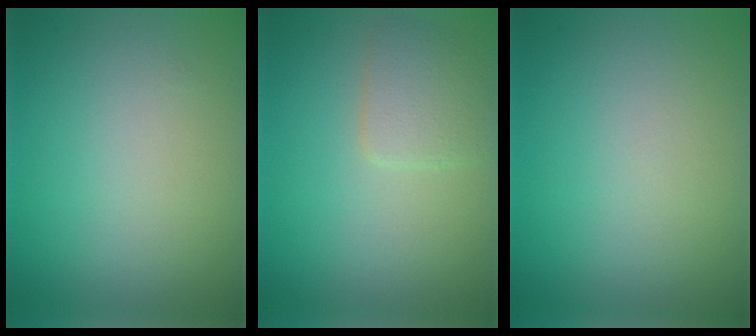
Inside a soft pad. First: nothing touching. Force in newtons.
{"total": 2.5, "press": 2.5, "slide": 0.1}
{"total": 0.0}